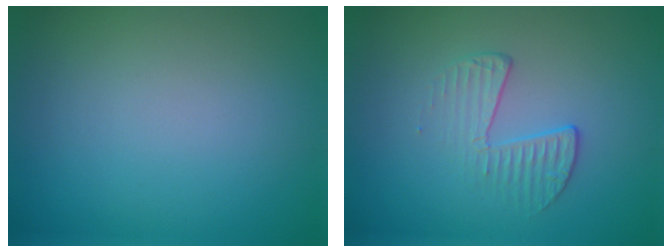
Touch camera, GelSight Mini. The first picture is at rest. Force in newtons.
{"total": 2.1, "press": 1.0, "slide": 1.8}